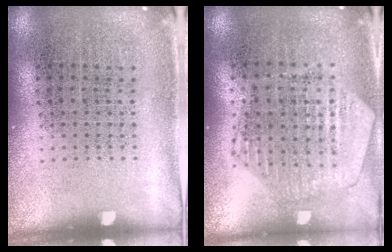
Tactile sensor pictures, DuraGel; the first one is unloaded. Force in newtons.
{"total": 1.2, "press": 1.2, "slide": 0.2}